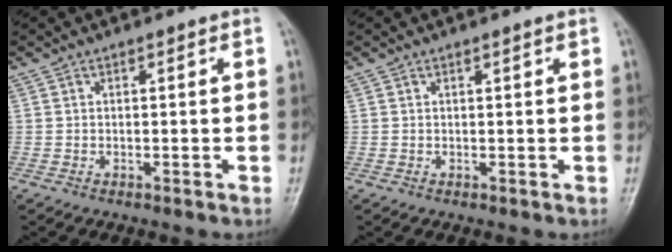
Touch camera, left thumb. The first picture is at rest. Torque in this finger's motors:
{"motor_torque": [-0.24, -0.12, -0.09, -0.01, -0.07]}